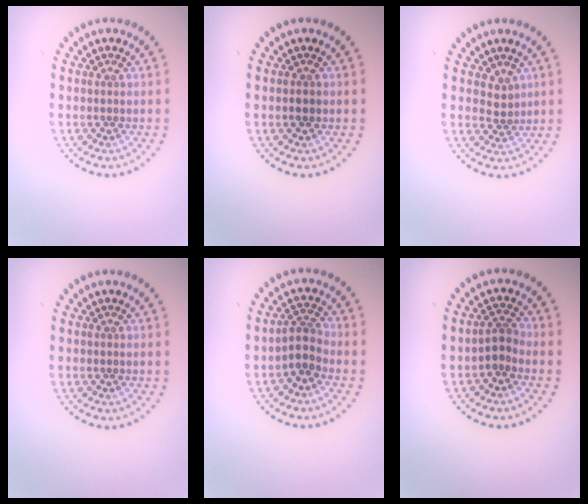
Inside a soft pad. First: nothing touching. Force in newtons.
{"total": 0.9, "press": 0.8, "slide": 0.3}
{"total": 1.6, "press": 1.2, "slide": 1.0}
{"total": 0.0}
{"total": 2.3, "press": 1.9, "slide": 1.4}
{"total": 1.7, "press": 1.3, "slide": 1.1}